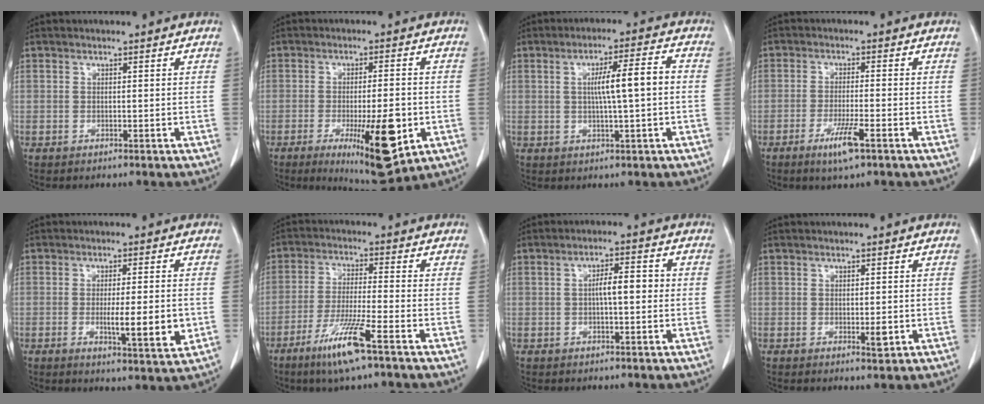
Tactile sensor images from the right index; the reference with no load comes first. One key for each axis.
{"total": 12.3, "fx": -4.1, "fy": 2.5, "fz": 11.3, "tx": -0.167, "ty": -0.023, "tz": -0.051}
{"total": 7.2, "fx": 0.2, "fy": 0.2, "fz": 7.2, "tx": -0.116, "ty": 0.010, "tz": 0.003}
{"total": 5.2, "fx": -2.8, "fy": 0.1, "fz": 4.3, "tx": -0.082, "ty": -0.011, "tz": -0.050}
{"total": 7.6, "fx": -1.4, "fy": 0.8, "fz": 7.4, "tx": -0.112, "ty": -0.014, "tz": -0.018}
{"total": 9.2, "fx": -5.4, "fy": -0.3, "fz": 7.5, "tx": -0.150, "ty": -0.023, "tz": -0.101}
{"total": 4.6, "fx": -0.1, "fy": 1.0, "fz": 4.5, "tx": -0.078, "ty": 0.015, "tz": -0.002}
{"total": 1.6, "fx": -0.2, "fy": 0.5, "fz": 1.5, "tx": -0.022, "ty": -0.003, "tz": 0.003}